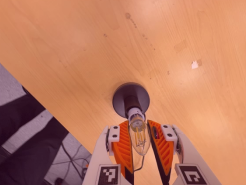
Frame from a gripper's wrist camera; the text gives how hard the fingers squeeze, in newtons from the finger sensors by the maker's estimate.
{"total": 12.7, "left": 12.1, "right": 13.3}